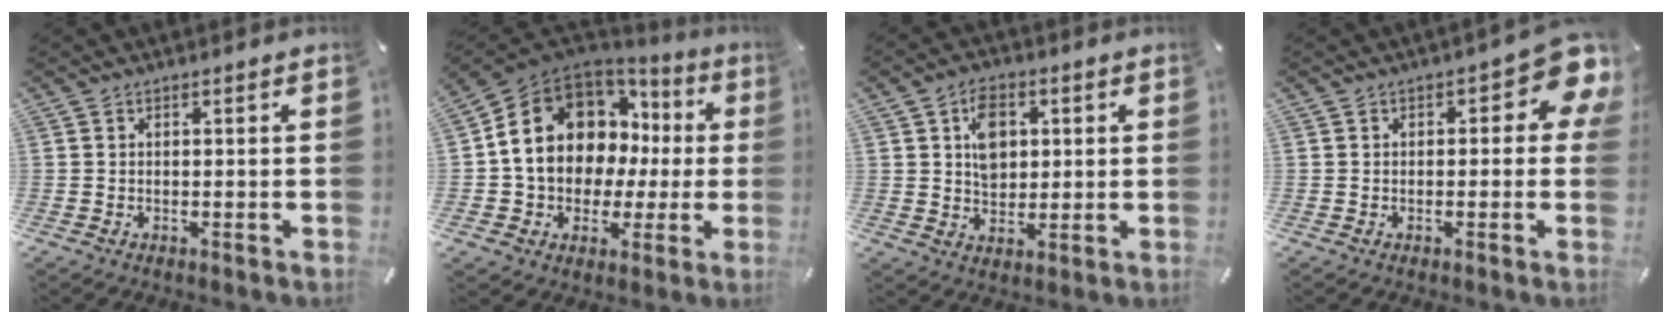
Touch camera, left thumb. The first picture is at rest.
{"total": 14.6, "force": [3.4, 12.1, 7.4], "torque": [-0.146, -0.028, 0.067]}
{"total": 7.2, "force": [1.9, 5.8, 4.0], "torque": [-0.059, 0.002, 0.030]}
{"total": 8.6, "force": [2.3, 4.0, 7.2], "torque": [-0.086, -0.013, 0.038]}